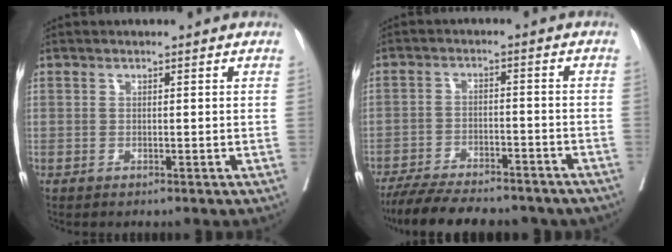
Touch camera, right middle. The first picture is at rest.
{"total": 17.0, "force": [-14.6, 4.3, 7.6], "torque": [-0.149, -0.013, -0.206]}